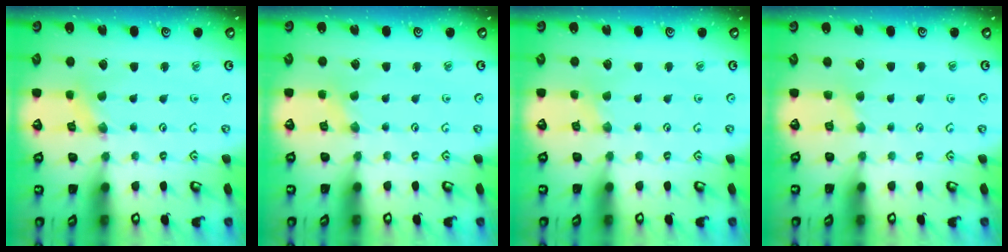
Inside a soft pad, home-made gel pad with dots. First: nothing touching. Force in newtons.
{"total": 0.0}
{"total": 1.0, "press": 1.0, "slide": 0.2}
{"total": 2.0, "press": 2.0, "slide": 0.3}